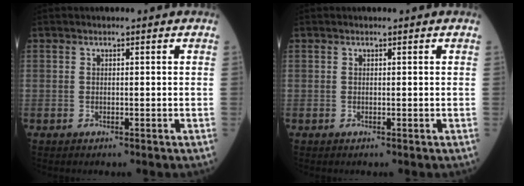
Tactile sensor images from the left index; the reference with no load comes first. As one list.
[{"total": 0.0}]